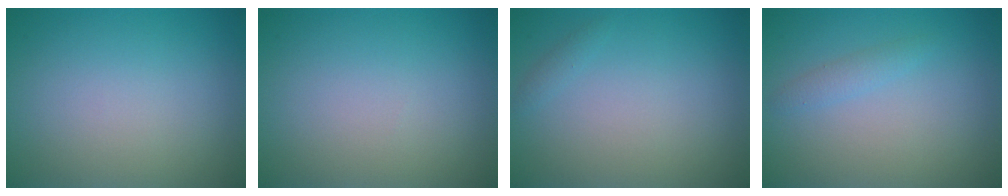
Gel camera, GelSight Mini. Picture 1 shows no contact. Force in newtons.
{"total": 0.0}
{"total": 0.6, "press": 0.6, "slide": 0.0}
{"total": 1.2, "press": 1.2, "slide": 0.1}